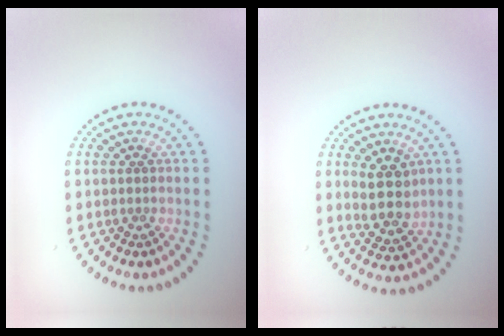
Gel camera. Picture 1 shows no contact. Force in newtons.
{"total": 3.7, "press": 3.4, "slide": 1.3}